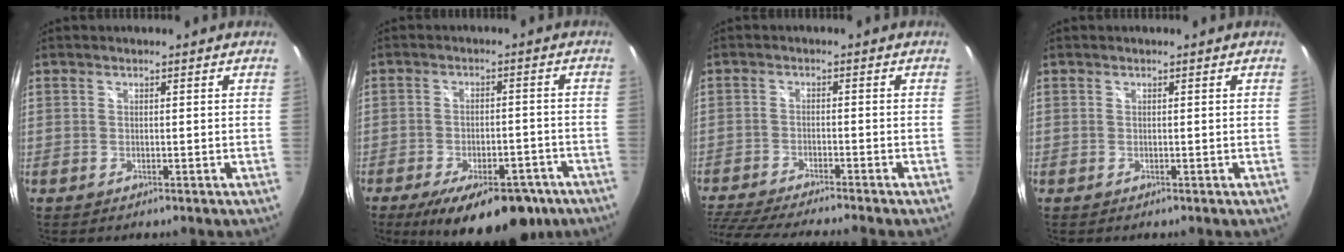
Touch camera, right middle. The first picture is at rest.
{"total": 15.9, "force": [-10.8, 6.3, 9.8], "torque": [-0.167, -0.020, -0.146]}
{"total": 12.2, "force": [-10.9, -0.1, 5.5], "torque": [-0.132, -0.029, -0.184]}
{"total": 0.0}